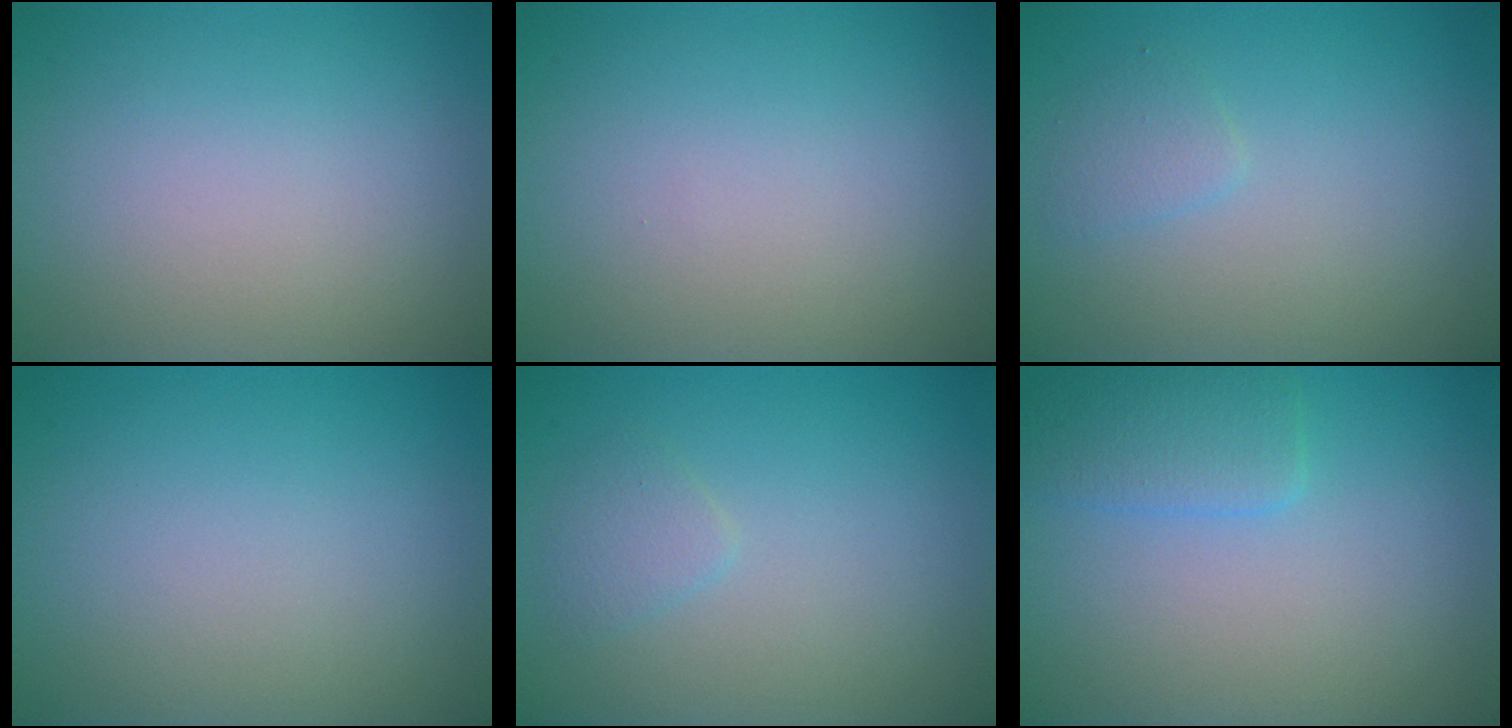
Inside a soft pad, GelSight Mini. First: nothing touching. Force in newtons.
{"total": 0.0}
{"total": 1.2, "press": 1.2, "slide": 0.0}
{"total": 0.0}
{"total": 1.2, "press": 1.2, "slide": 0.1}
{"total": 2.4, "press": 2.4, "slide": 0.1}